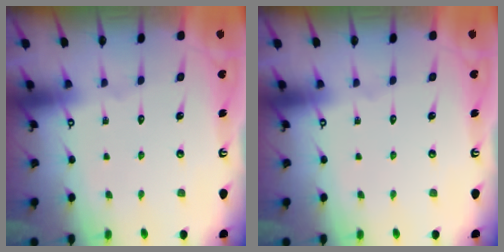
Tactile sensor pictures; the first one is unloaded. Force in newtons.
{"total": 0.0}